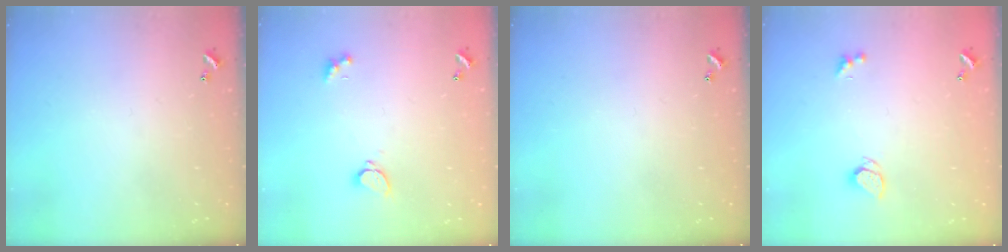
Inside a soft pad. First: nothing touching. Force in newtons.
{"total": 1.6, "press": 1.6, "slide": 0.5}
{"total": 0.0}
{"total": 2.4, "press": 2.3, "slide": 0.6}